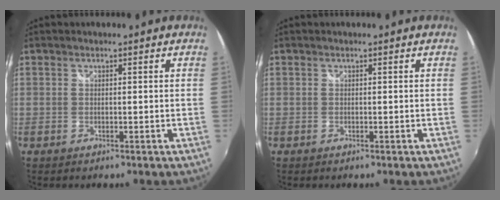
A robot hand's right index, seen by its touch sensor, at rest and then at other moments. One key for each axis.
{"total": 0.0}